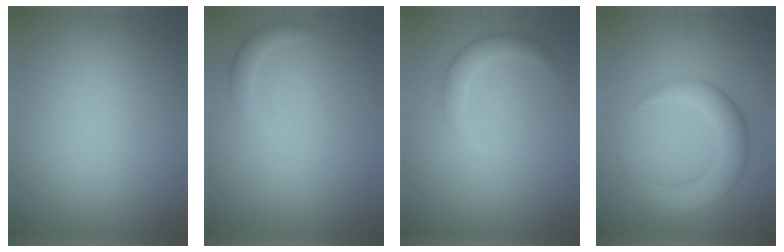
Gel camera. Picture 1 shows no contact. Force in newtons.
{"total": 1.5, "press": 1.5, "slide": 0.1}
{"total": 2.2, "press": 2.2, "slide": 0.1}
{"total": 4.7, "press": 4.7, "slide": 0.1}